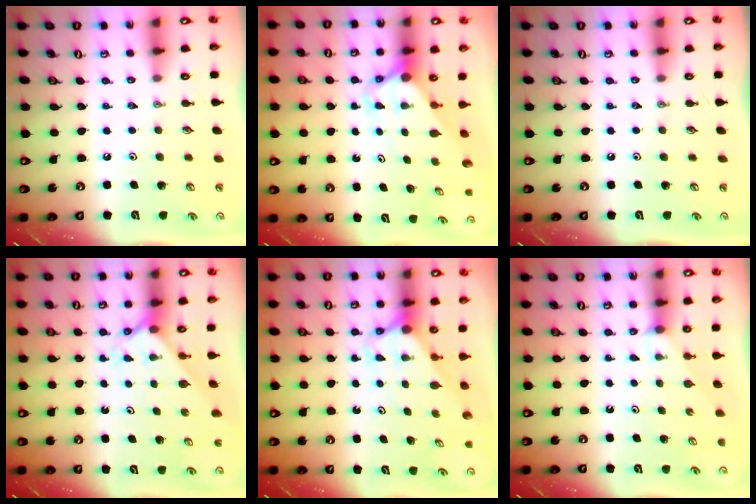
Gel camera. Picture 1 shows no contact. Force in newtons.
{"total": 3.0, "press": 3.0, "slide": 0.2}
{"total": 0.0}
{"total": 2.1, "press": 2.1, "slide": 0.2}
{"total": 2.9, "press": 2.9, "slide": 0.0}
{"total": 1.8, "press": 1.8, "slide": 0.2}